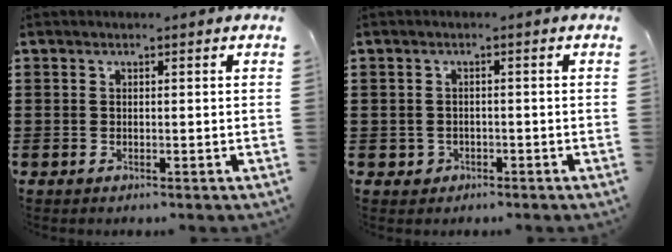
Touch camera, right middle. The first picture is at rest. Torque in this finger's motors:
{"motor_torque": [-0.08, 0.01, 0.02, -0.01]}